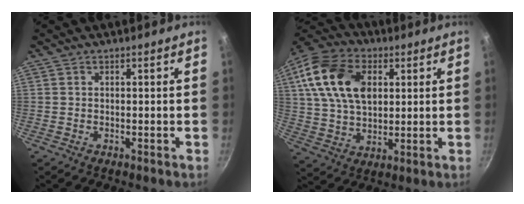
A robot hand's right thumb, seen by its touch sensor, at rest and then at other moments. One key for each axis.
{"total": 17.9, "fx": 5.0, "fy": 11.8, "fz": 12.5, "tx": -0.215, "ty": 0.004, "tz": 0.084}